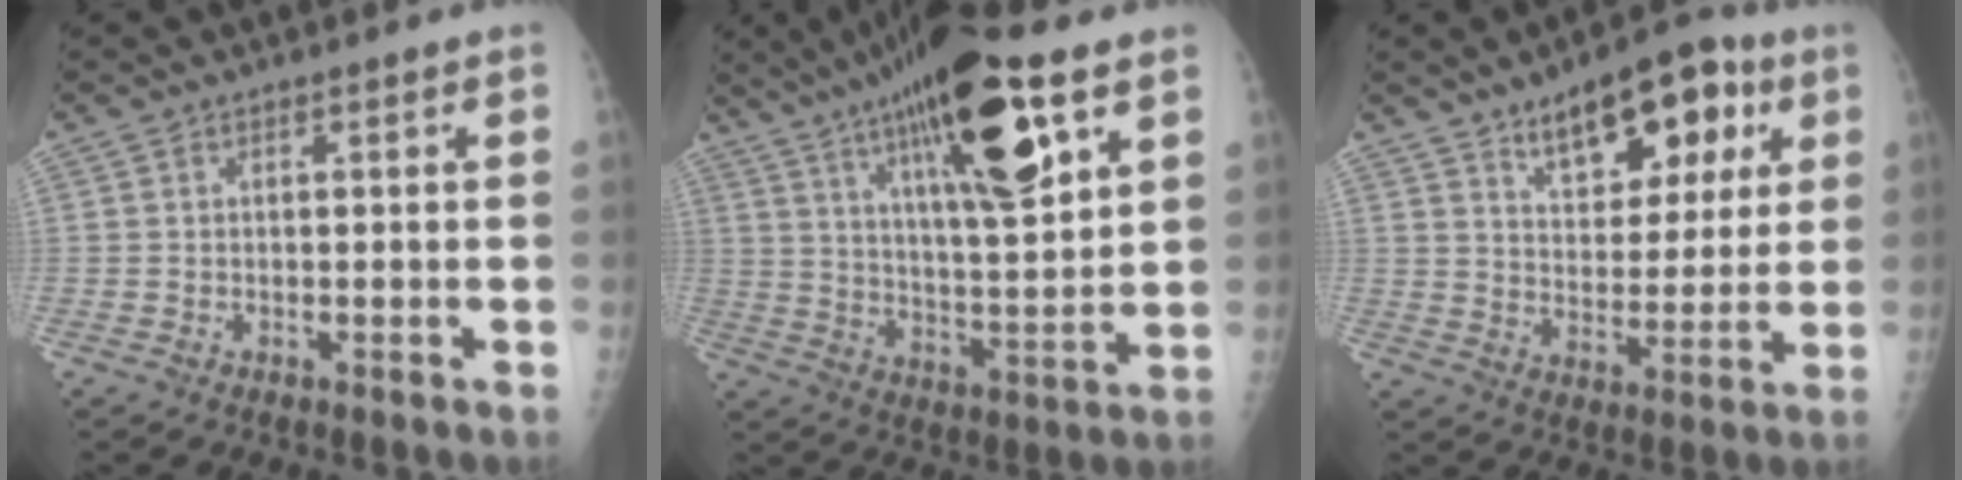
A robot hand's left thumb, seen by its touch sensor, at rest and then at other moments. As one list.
[{"total": 21.8, "force": [11.0, 5.4, 18.1], "torque": [-0.285, -0.032, 0.183]}, {"total": 15.3, "force": [7.8, 7.8, 10.6], "torque": [-0.101, -0.024, 0.117]}]